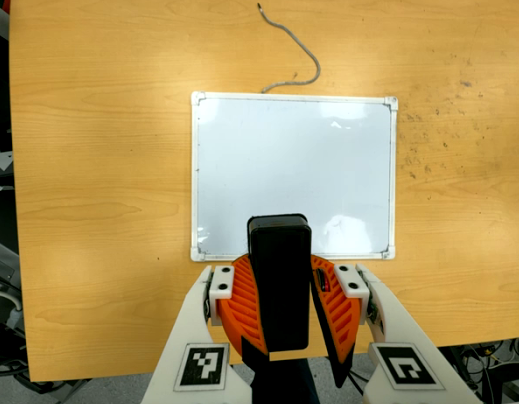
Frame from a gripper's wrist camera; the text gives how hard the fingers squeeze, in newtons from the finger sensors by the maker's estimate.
{"total": 10.9, "left": 10.2, "right": 11.6}